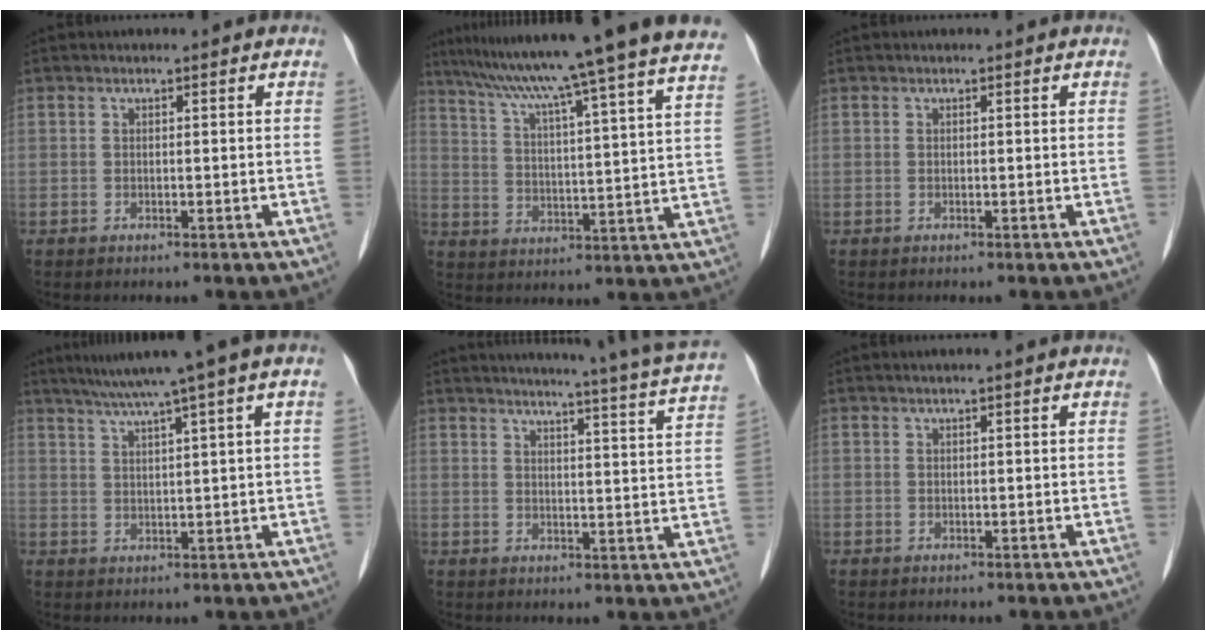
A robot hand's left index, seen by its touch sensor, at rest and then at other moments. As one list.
[{"total": 25.0, "force": [21.6, -1.9, 12.5], "torque": [-0.207, -0.035, 0.288]}, {"total": 0.0}, {"total": 8.7, "force": [5.5, -0.9, 6.7], "torque": [-0.103, 0.034, 0.083]}, {"total": 15.2, "force": [14.0, -2.1, 5.5], "torque": [-0.090, -0.062, 0.157]}, {"total": 0.0}]